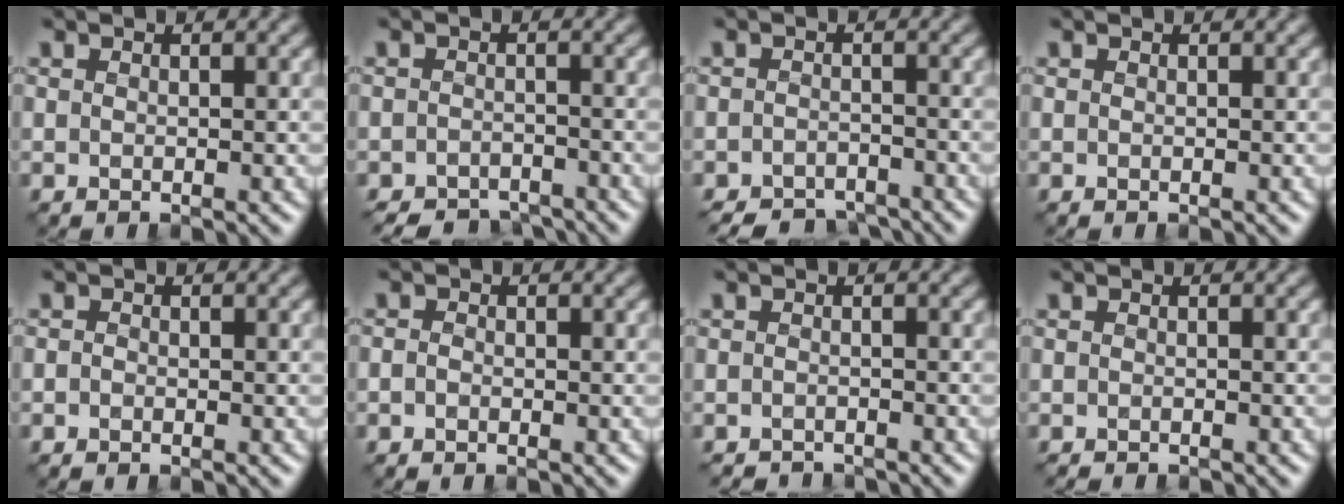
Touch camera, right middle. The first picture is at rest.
{"total": 3.1, "force": [-3.0, 0.9, 0.4], "torque": [0.002, -0.002, -0.052]}
{"total": 3.5, "force": [-3.3, 0.9, 0.6], "torque": [-0.001, -0.003, -0.057]}
{"total": 0.0}
{"total": 0.5, "force": [-0.4, 0.3, 0.1], "torque": [-0.003, -0.002, -0.010]}
{"total": 0.8, "force": [-0.5, 0.5, 0.4], "torque": [-0.009, -0.002, -0.012]}
{"total": 1.3, "force": [-1.3, 0.1, -0.2], "torque": [0.007, 0.000, -0.025]}
{"total": 0.6, "force": [-0.6, -0.1, -0.1], "torque": [-0.001, -0.006, -0.013]}